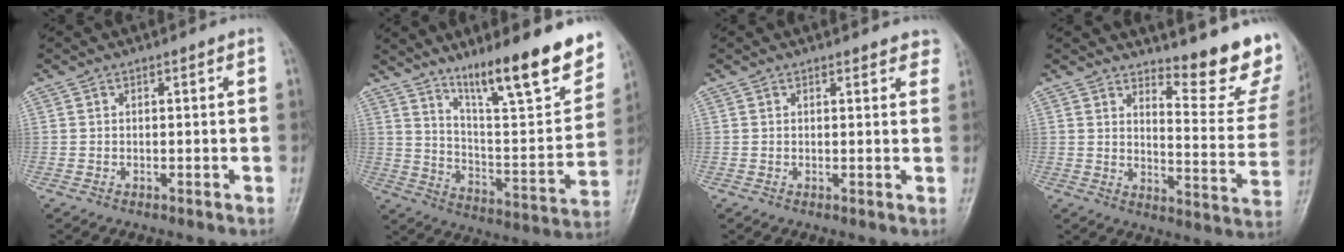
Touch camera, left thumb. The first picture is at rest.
{"total": 21.3, "force": [14.2, 4.3, 15.3], "torque": [-0.196, -0.070, 0.230]}
{"total": 3.1, "force": [2.7, 1.1, 1.0], "torque": [0.013, -0.008, 0.017]}
{"total": 14.1, "force": [11.5, 3.0, 7.5], "torque": [-0.064, -0.127, 0.144]}